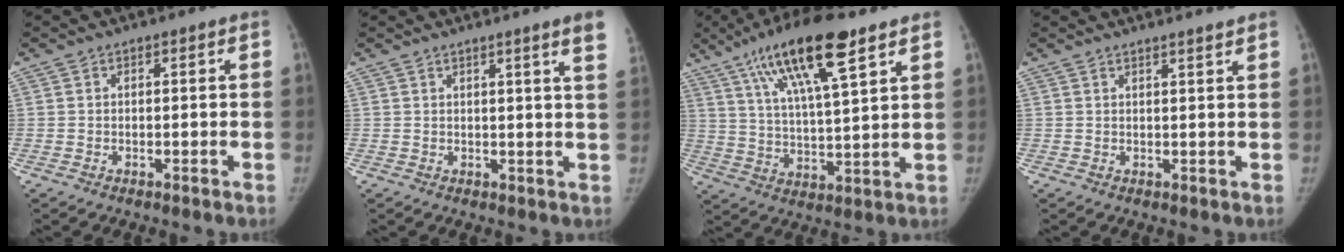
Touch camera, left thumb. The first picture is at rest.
{"total": 5.5, "force": [3.6, -0.6, 4.1], "torque": [-0.052, -0.018, 0.037]}
{"total": 17.2, "force": [9.8, 4.0, 13.6], "torque": [-0.227, -0.025, 0.178]}
{"total": 3.1, "force": [2.9, -0.2, 1.2], "torque": [-0.006, -0.007, 0.036]}